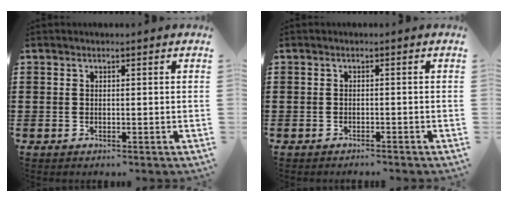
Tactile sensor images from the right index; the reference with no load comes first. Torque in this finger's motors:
{"motor_torque": [-0.17, 0.11, -0.02, -0.04]}